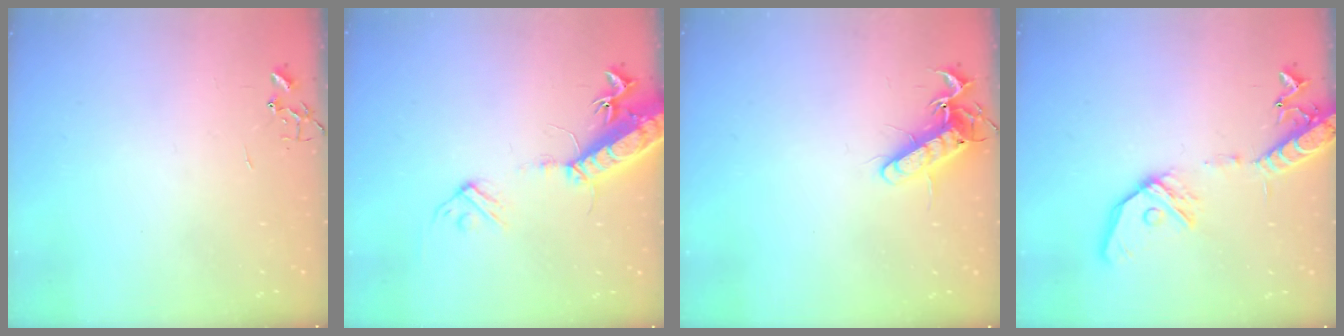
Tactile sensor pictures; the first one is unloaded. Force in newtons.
{"total": 17.3, "press": 16.8, "slide": 3.9}
{"total": 13.6, "press": 13.6, "slide": 1.4}
{"total": 16.0, "press": 15.7, "slide": 3.1}